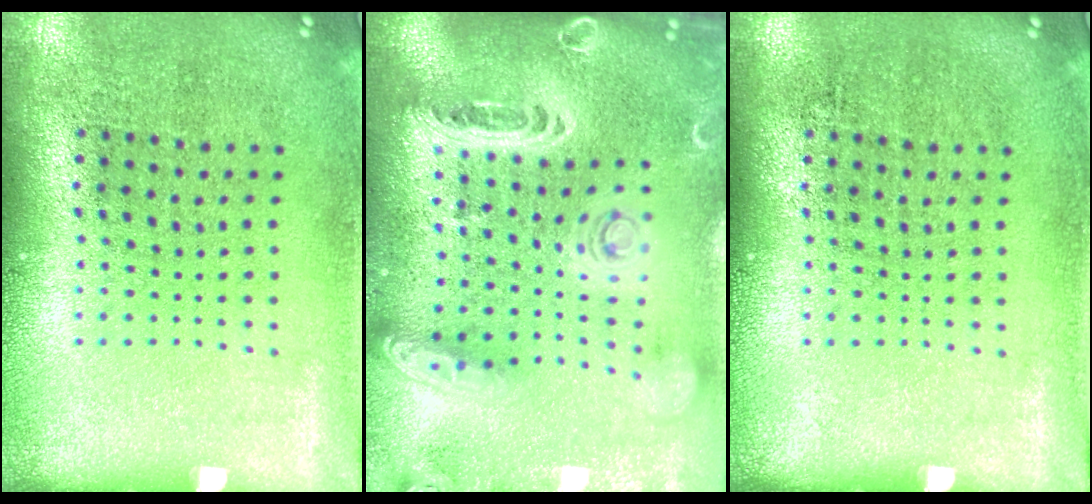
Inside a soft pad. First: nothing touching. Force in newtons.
{"total": 3.4, "press": 2.8, "slide": 1.9}
{"total": 0.0}